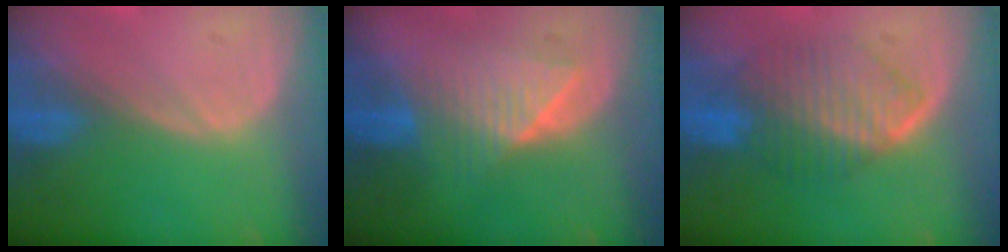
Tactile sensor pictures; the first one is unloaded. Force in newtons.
{"total": 6.5, "press": 6.4, "slide": 0.9}
{"total": 7.2, "press": 7.2, "slide": 0.4}